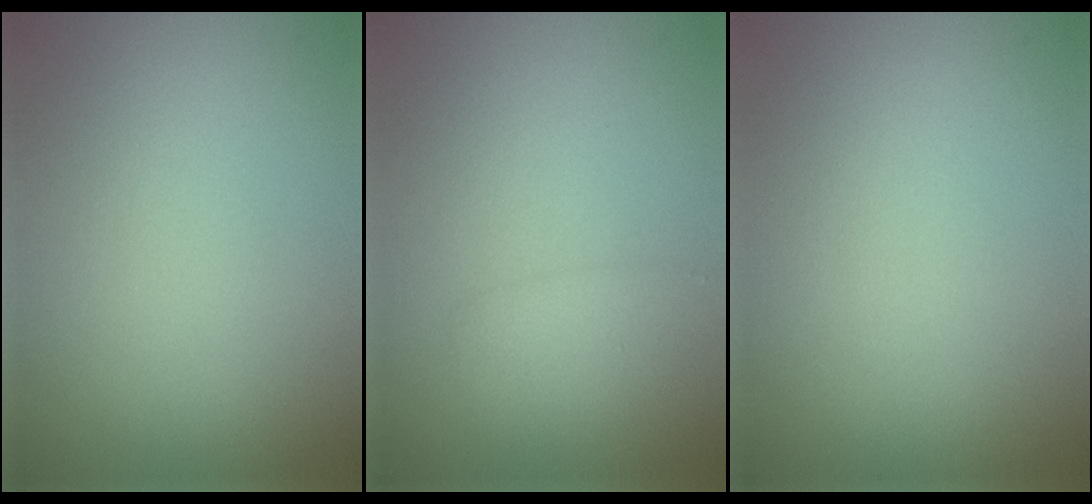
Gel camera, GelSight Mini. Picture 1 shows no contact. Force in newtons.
{"total": 1.4, "press": 1.4, "slide": 0.1}
{"total": 0.0}